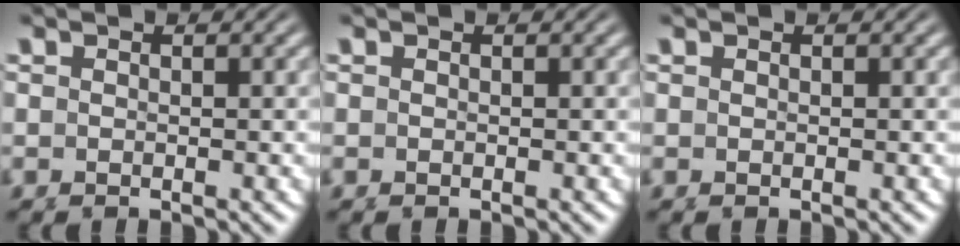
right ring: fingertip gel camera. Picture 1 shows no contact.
{"total": 0.0}
{"total": 0.0}